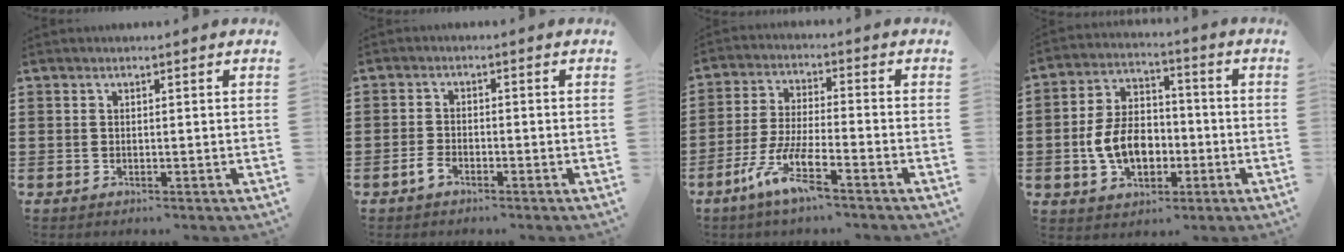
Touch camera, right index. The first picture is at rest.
{"total": 2.2, "force": [-1.6, 1.0, 1.2], "torque": [-0.032, -0.001, -0.033]}
{"total": 8.4, "force": [-5.4, 0.6, 6.4], "torque": [-0.159, -0.019, -0.109]}
{"total": 8.7, "force": [-1.9, 5.9, 6.0], "torque": [-0.121, 0.002, -0.040]}